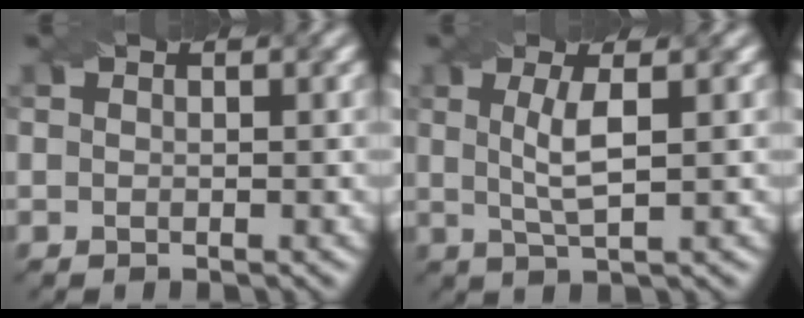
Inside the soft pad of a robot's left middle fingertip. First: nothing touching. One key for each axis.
{"total": 3.3, "fx": 0.7, "fy": 0.7, "fz": 3.2, "tx": -0.066, "ty": 0.000, "tz": 0.014}